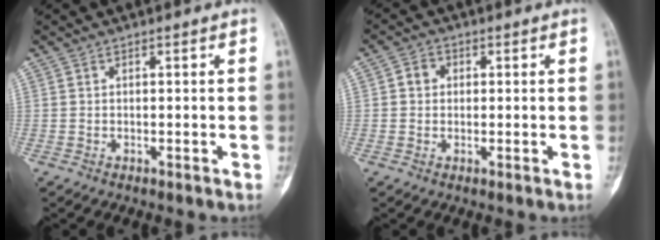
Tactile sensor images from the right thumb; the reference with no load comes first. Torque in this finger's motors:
{"motor_torque": [-0.19, 0.06, 0.22, -0.21, 0.00]}